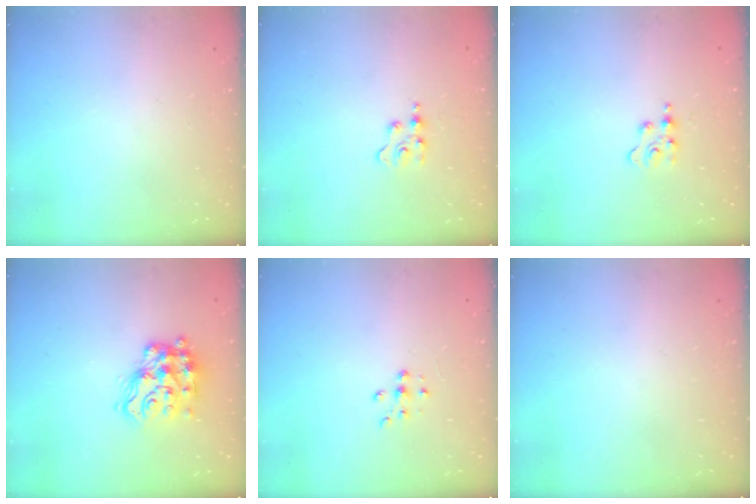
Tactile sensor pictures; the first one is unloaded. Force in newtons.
{"total": 2.3, "press": 2.3, "slide": 0.3}
{"total": 3.0, "press": 3.0, "slide": 0.5}
{"total": 15.2, "press": 15.2, "slide": 0.9}
{"total": 7.0, "press": 7.0, "slide": 0.9}
{"total": 0.0}